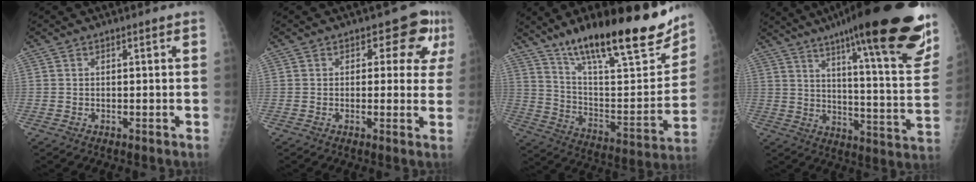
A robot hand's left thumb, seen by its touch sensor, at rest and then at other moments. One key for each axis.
{"total": 7.1, "fx": 2.7, "fy": 4.5, "fz": 4.7, "tx": -0.007, "ty": -0.002, "tz": 0.021}
{"total": 27.7, "fx": 19.0, "fy": 7.1, "fz": 18.9, "tx": -0.260, "ty": -0.070, "tz": 0.310}
{"total": 31.6, "fx": 21.3, "fy": 4.9, "fz": 22.8, "tx": -0.277, "ty": -0.083, "tz": 0.295}